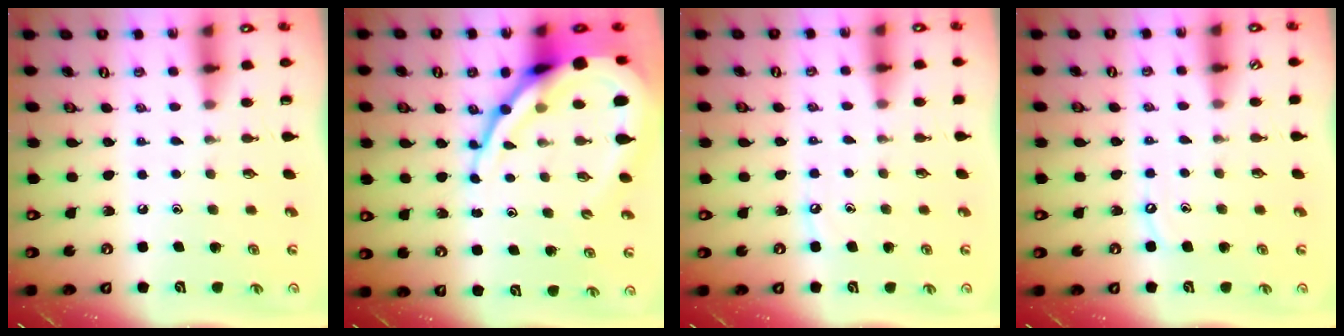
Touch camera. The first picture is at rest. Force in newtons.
{"total": 19.1, "press": 18.9, "slide": 2.0}
{"total": 4.0, "press": 3.9, "slide": 0.6}
{"total": 3.6, "press": 3.6, "slide": 0.5}